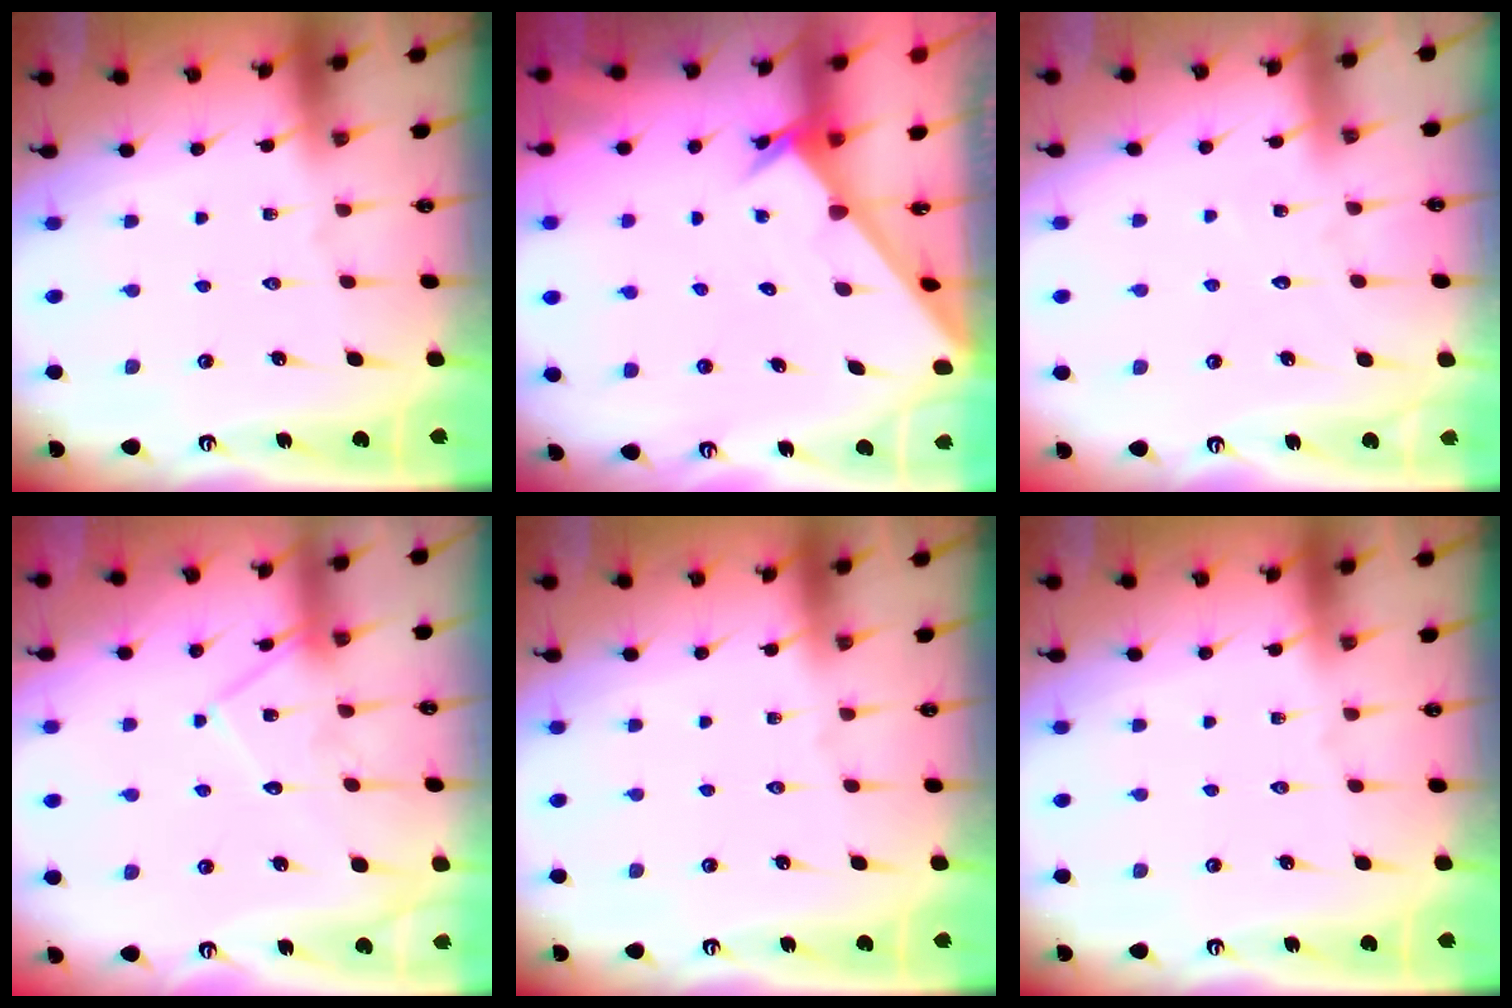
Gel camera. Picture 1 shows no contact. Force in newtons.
{"total": 2.0, "press": 2.0, "slide": 0.1}
{"total": 3.8, "press": 3.7, "slide": 0.4}
{"total": 10.9, "press": 10.9, "slide": 0.6}
{"total": 0.0}
{"total": 0.0}